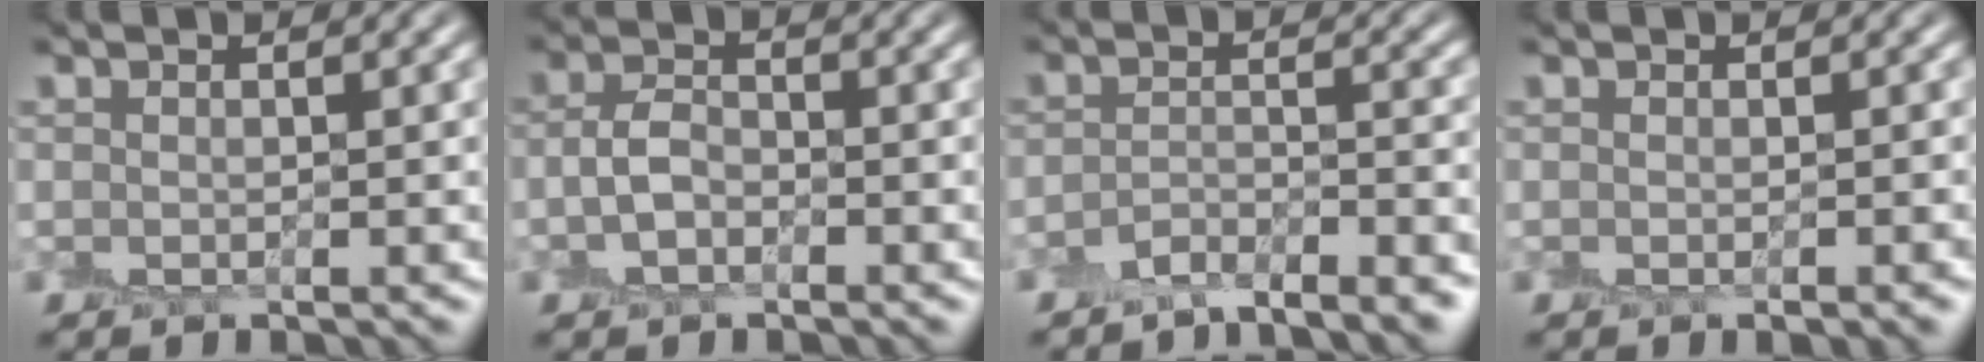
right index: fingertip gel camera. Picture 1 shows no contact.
{"total": 1.9, "force": [-0.5, 1.2, 1.4], "torque": [-0.035, 0.004, -0.015]}
{"total": 4.0, "force": [-3.6, 0.5, 1.6], "torque": [-0.033, -0.001, -0.064]}
{"total": 1.3, "force": [-0.8, 0.0, 1.0], "torque": [-0.012, -0.006, -0.009]}